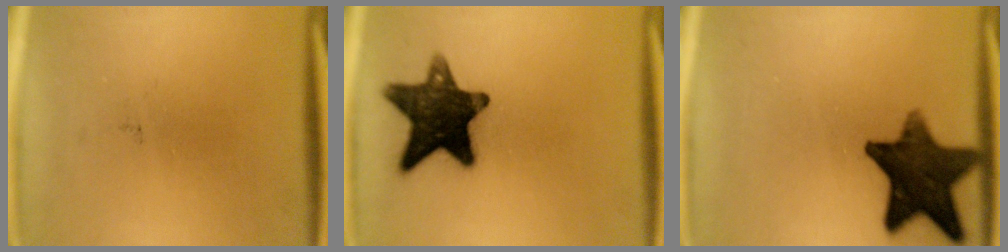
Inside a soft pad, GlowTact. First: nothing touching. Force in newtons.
{"total": 14.3}
{"total": 14.0}